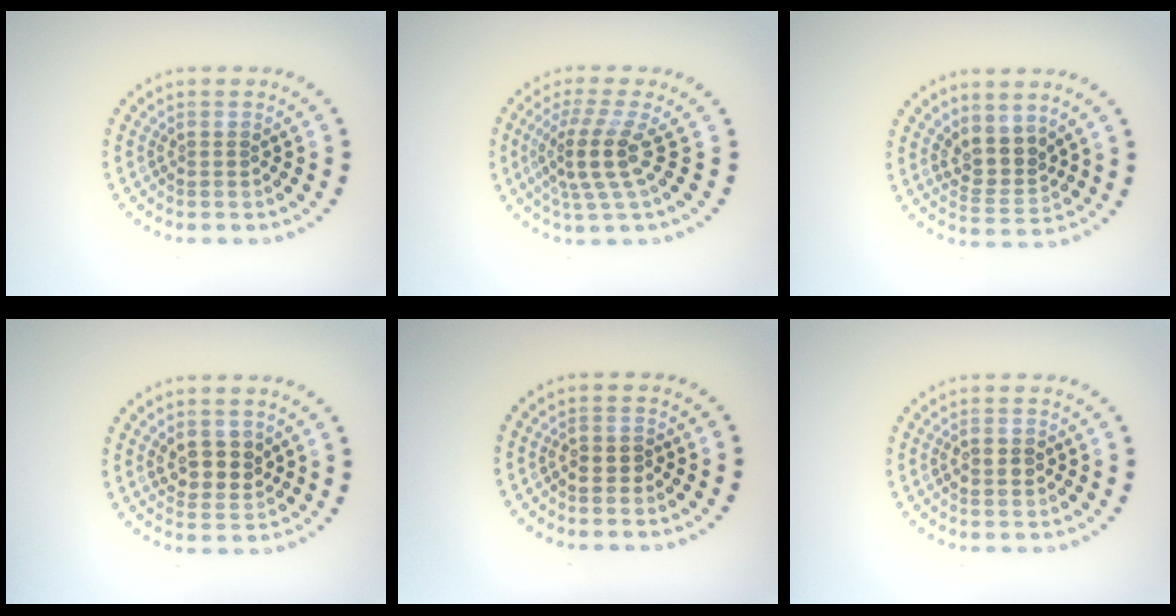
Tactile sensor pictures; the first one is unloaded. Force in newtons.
{"total": 4.0, "press": 2.8, "slide": 2.8}
{"total": 2.9, "press": 2.4, "slide": 1.7}
{"total": 2.9, "press": 2.7, "slide": 0.9}
{"total": 1.1, "press": 1.0, "slide": 0.5}
{"total": 2.1, "press": 2.1, "slide": 0.2}